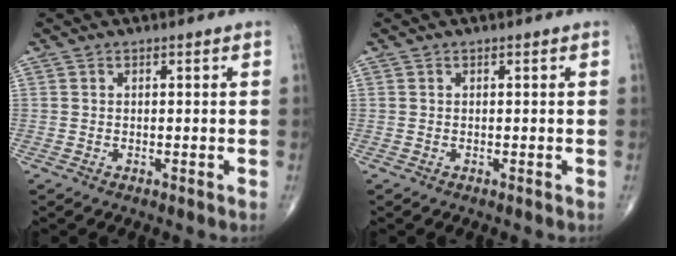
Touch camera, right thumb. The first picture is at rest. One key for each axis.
{"total": 0.0}